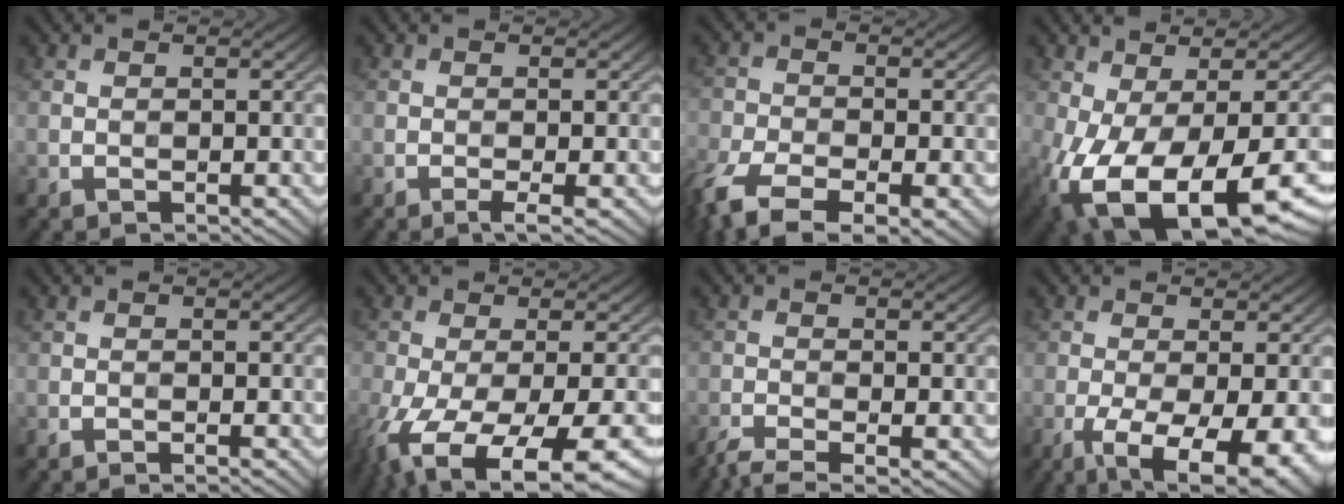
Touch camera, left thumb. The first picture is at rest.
{"total": 1.4, "force": [-0.7, 0.0, 1.2], "torque": [-0.021, 0.001, -0.017]}
{"total": 9.7, "force": [-6.5, 3.7, 6.3], "torque": [-0.138, -0.026, -0.122]}
{"total": 13.6, "force": [-5.4, 5.7, 11.1], "torque": [-0.238, -0.057, -0.067]}
{"total": 1.1, "force": [-0.9, 0.1, 0.6], "torque": [-0.001, -0.001, -0.021]}
{"total": 13.8, "force": [-7.4, 4.7, 10.7], "torque": [-0.229, -0.053, -0.102]}
{"total": 3.9, "force": [-3.1, 0.6, 2.4], "torque": [-0.044, -0.010, -0.070]}
{"total": 10.6, "force": [-5.0, 3.5, 8.6], "torque": [-0.150, -0.022, -0.070]}